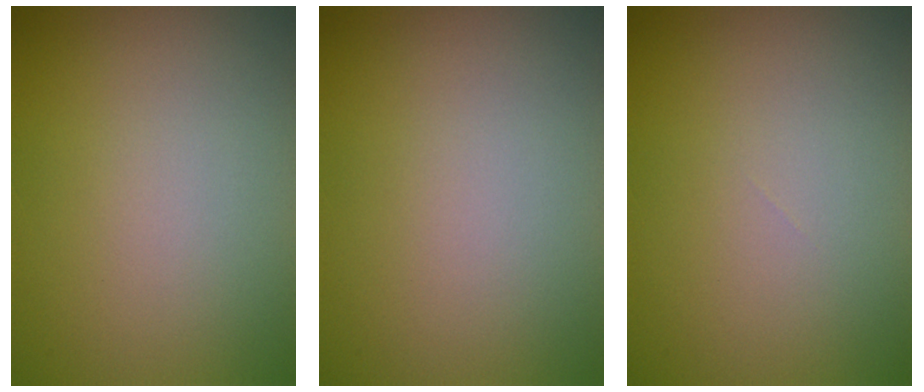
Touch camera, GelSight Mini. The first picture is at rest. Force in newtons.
{"total": 0.0}
{"total": 0.0}